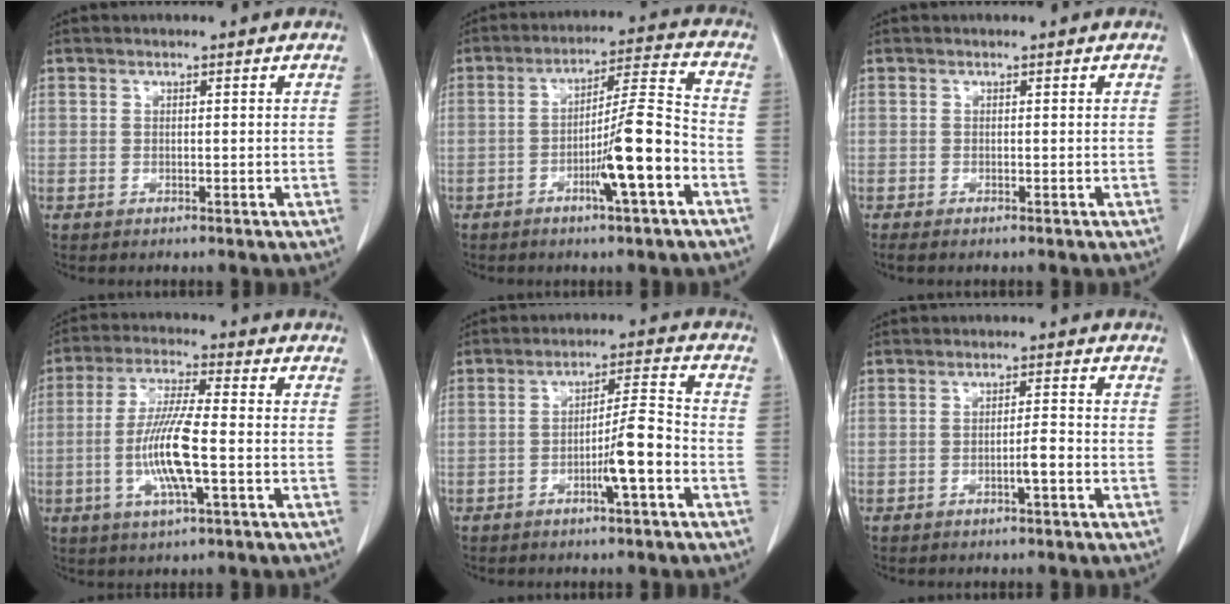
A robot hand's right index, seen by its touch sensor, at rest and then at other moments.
{"total": 10.6, "force": [-4.0, 0.1, 9.8], "torque": [-0.163, 0.006, -0.066]}
{"total": 1.5, "force": [-1.2, 0.2, 0.9], "torque": [-0.009, -0.004, -0.014]}
{"total": 10.4, "force": [-2.1, 0.9, 10.1], "torque": [-0.202, -0.007, -0.045]}
{"total": 6.8, "force": [-2.6, 0.0, 6.2], "torque": [-0.106, 0.008, -0.042]}
{"total": 2.4, "force": [-1.0, 0.0, 2.2], "torque": [-0.036, 0.001, -0.018]}